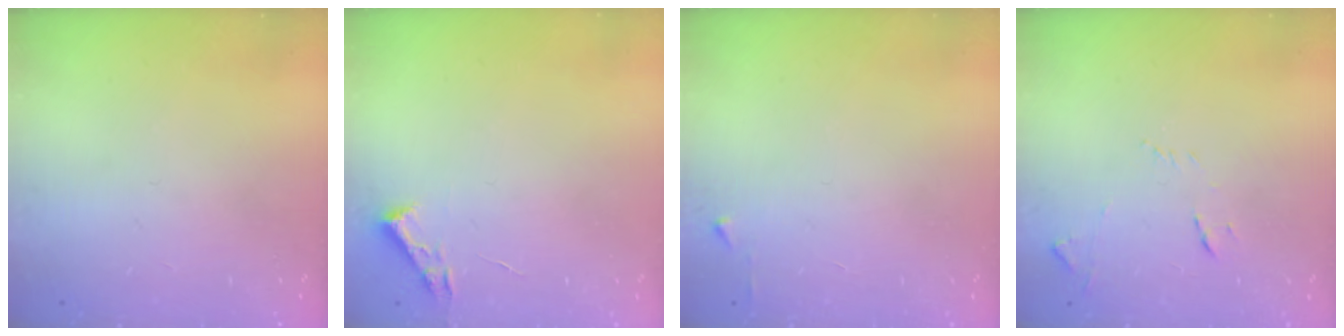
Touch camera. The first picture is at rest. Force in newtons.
{"total": 2.7, "press": 2.7, "slide": 0.4}
{"total": 2.4, "press": 2.4, "slide": 0.3}
{"total": 7.8, "press": 7.8, "slide": 0.6}